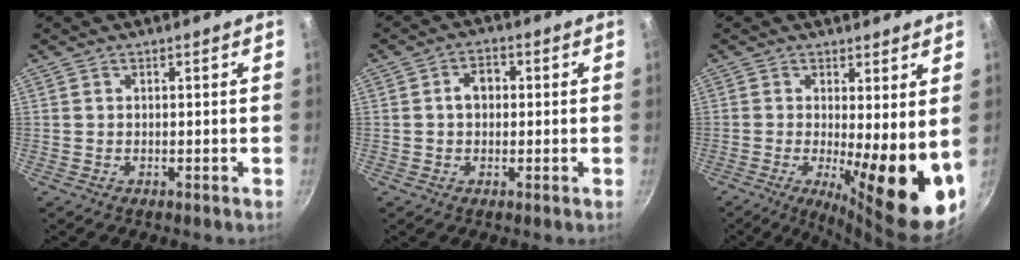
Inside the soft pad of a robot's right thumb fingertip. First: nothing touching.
{"total": 4.2, "force": [0.3, 3.2, 2.7], "torque": [-0.021, 0.012, 0.000]}
{"total": 14.5, "force": [-1.1, 3.7, 14.0], "torque": [-0.173, -0.026, -0.011]}